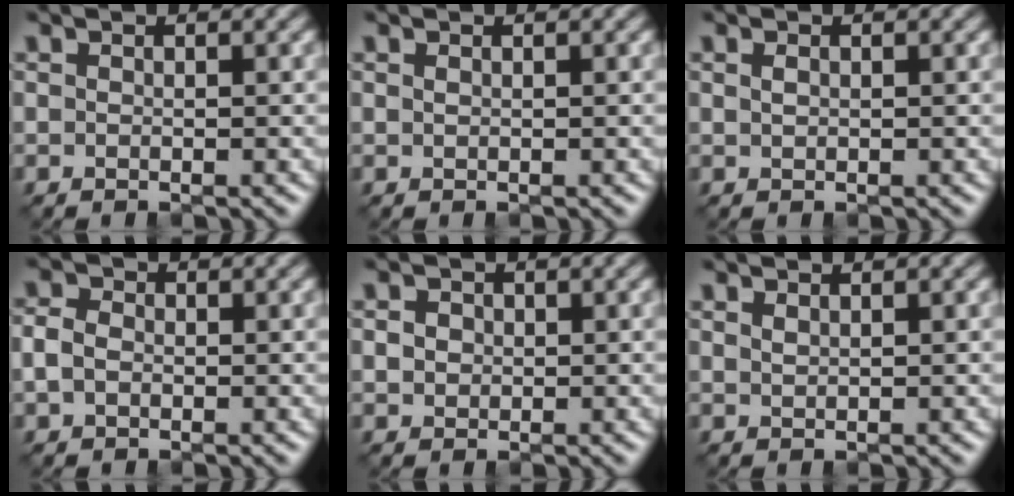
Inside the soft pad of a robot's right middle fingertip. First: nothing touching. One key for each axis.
{"total": 0.0}
{"total": 0.5, "fx": 0.2, "fy": 0.3, "fz": 0.4, "tx": -0.009, "ty": 0.001, "tz": 0.005}
{"total": 2.1, "fx": -0.3, "fy": 1.7, "fz": 1.3, "tx": -0.027, "ty": 0.001, "tz": -0.011}
{"total": 1.3, "fx": 0.1, "fy": 1.2, "fz": 0.5, "tx": -0.007, "ty": -0.002, "tz": 0.001}
{"total": 0.6, "fx": 0.5, "fy": 0.2, "fz": 0.3, "tx": -0.008, "ty": 0.000, "tz": 0.011}